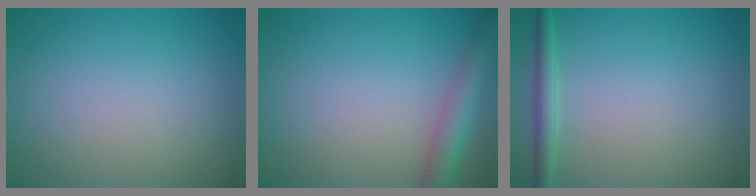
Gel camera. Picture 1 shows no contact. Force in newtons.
{"total": 3.7, "press": 3.7, "slide": 0.1}
{"total": 1.8, "press": 1.8, "slide": 0.1}